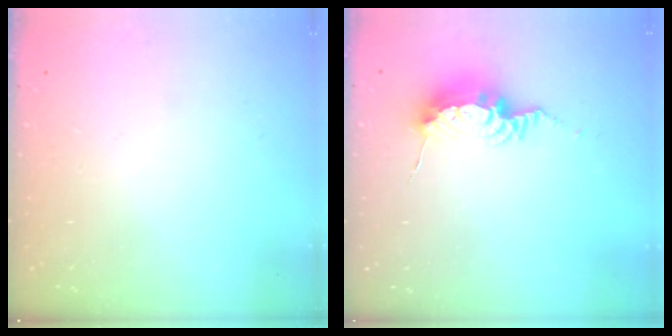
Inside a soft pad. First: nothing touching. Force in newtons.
{"total": 8.6, "press": 8.6, "slide": 0.9}